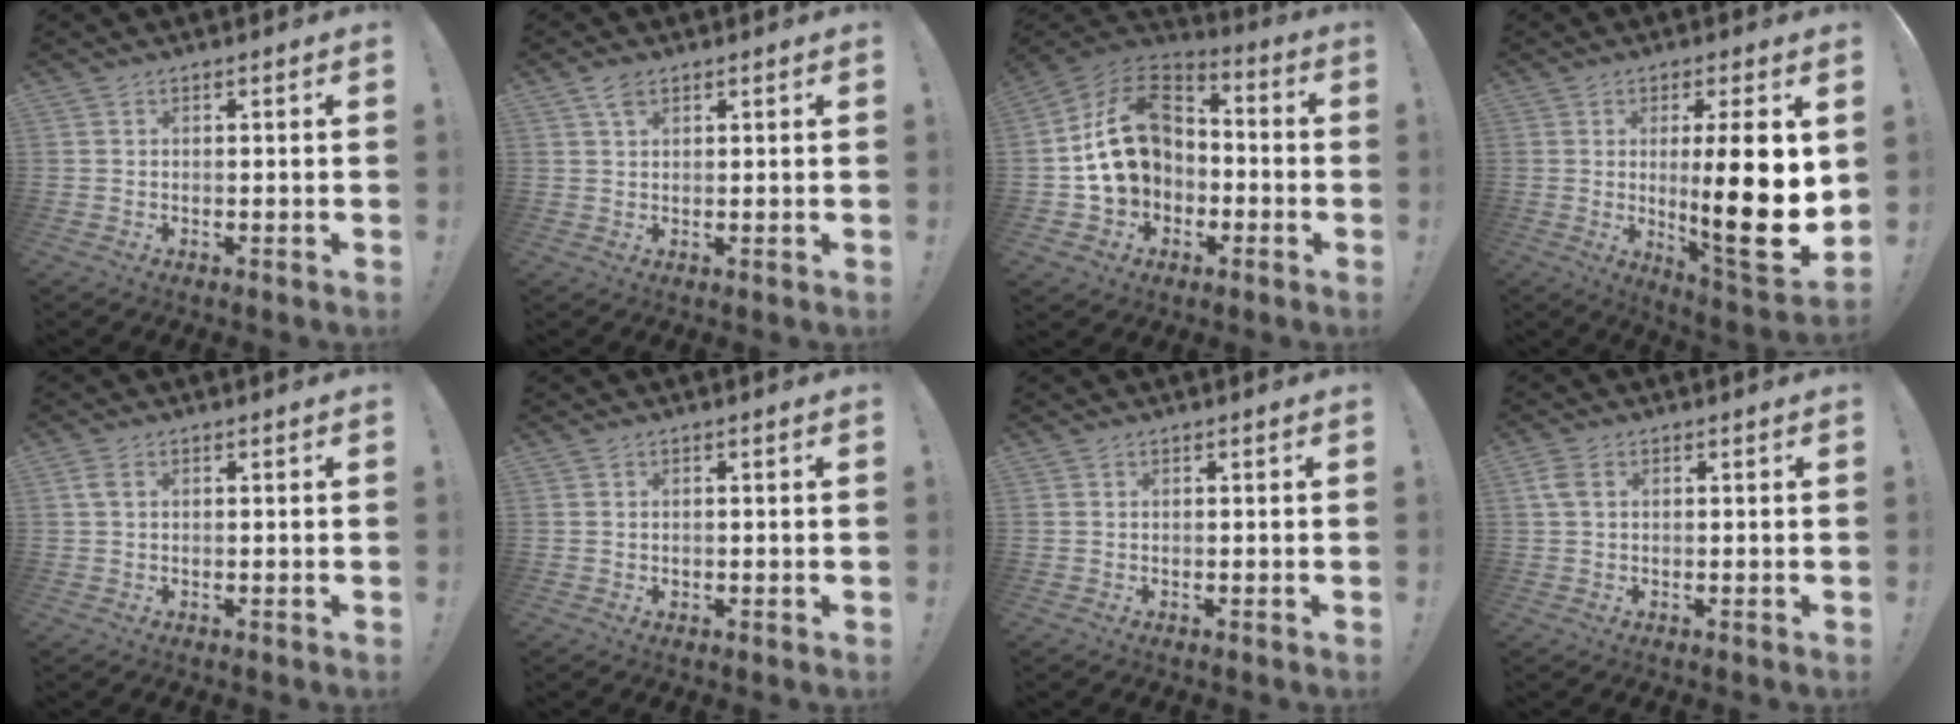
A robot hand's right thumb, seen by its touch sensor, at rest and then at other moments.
{"total": 3.3, "force": [1.9, 1.6, 2.2], "torque": [-0.031, -0.004, 0.033]}
{"total": 17.8, "force": [0.9, 14.6, 10.2], "torque": [-0.171, 0.023, 0.029]}
{"total": 18.5, "force": [1.0, 2.4, 18.3], "torque": [-0.275, -0.030, 0.015]}
{"total": 1.5, "force": [0.5, 0.7, 1.2], "torque": [-0.021, 0.002, 0.007]}
{"total": 0.6, "force": [0.1, 0.6, 0.0], "torque": [-0.004, 0.005, 0.002]}
{"total": 0.0}
{"total": 2.9, "force": [0.9, 1.6, 2.2], "torque": [-0.040, 0.003, 0.016]}